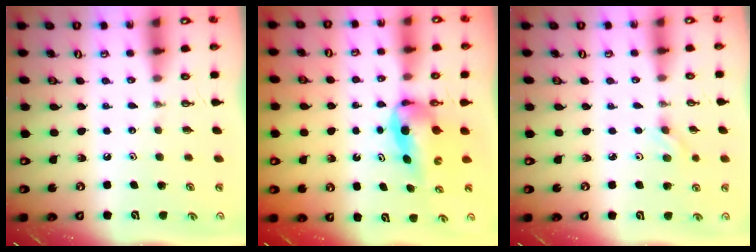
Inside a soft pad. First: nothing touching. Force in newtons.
{"total": 7.2, "press": 6.8, "slide": 2.4}
{"total": 3.0, "press": 2.6, "slide": 1.5}